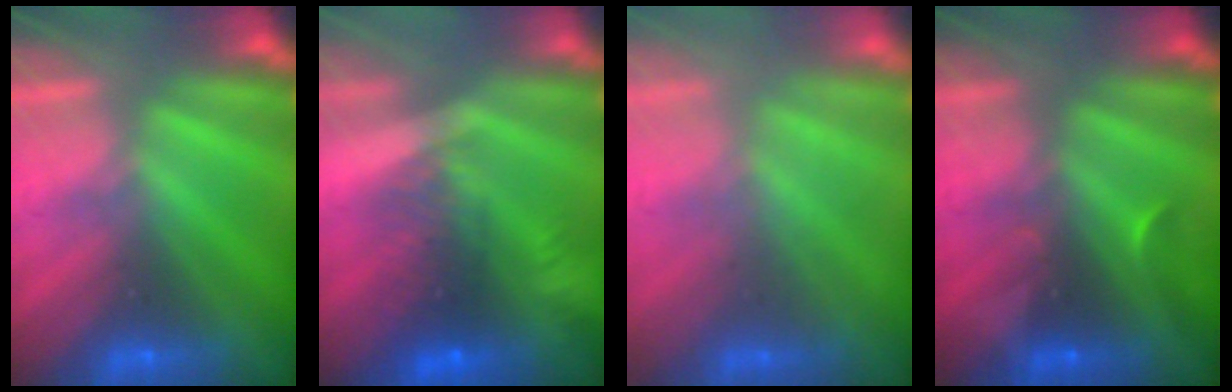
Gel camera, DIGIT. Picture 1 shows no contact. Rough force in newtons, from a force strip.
{"total": 7.6}
{"total": 2.2}
{"total": 3.5}